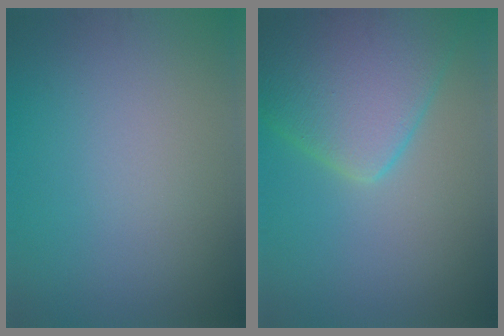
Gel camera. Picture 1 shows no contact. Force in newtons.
{"total": 9.2, "press": 9.2, "slide": 0.5}